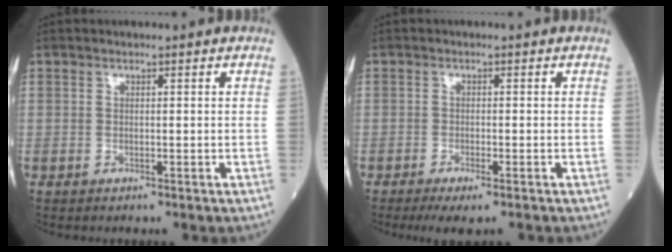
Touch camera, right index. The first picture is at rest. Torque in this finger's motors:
{"motor_torque": [0.24, -0.25, -0.03, 0.01]}